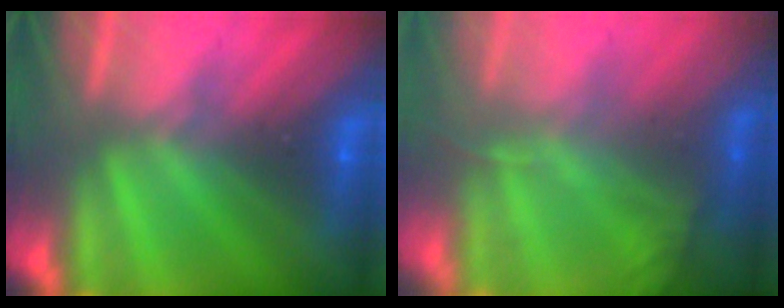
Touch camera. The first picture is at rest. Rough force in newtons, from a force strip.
{"total": 1.1}